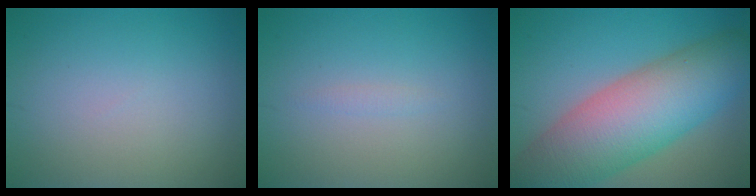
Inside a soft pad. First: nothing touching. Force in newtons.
{"total": 0.6, "press": 0.6, "slide": 0.0}
{"total": 11.3, "press": 11.3, "slide": 0.5}